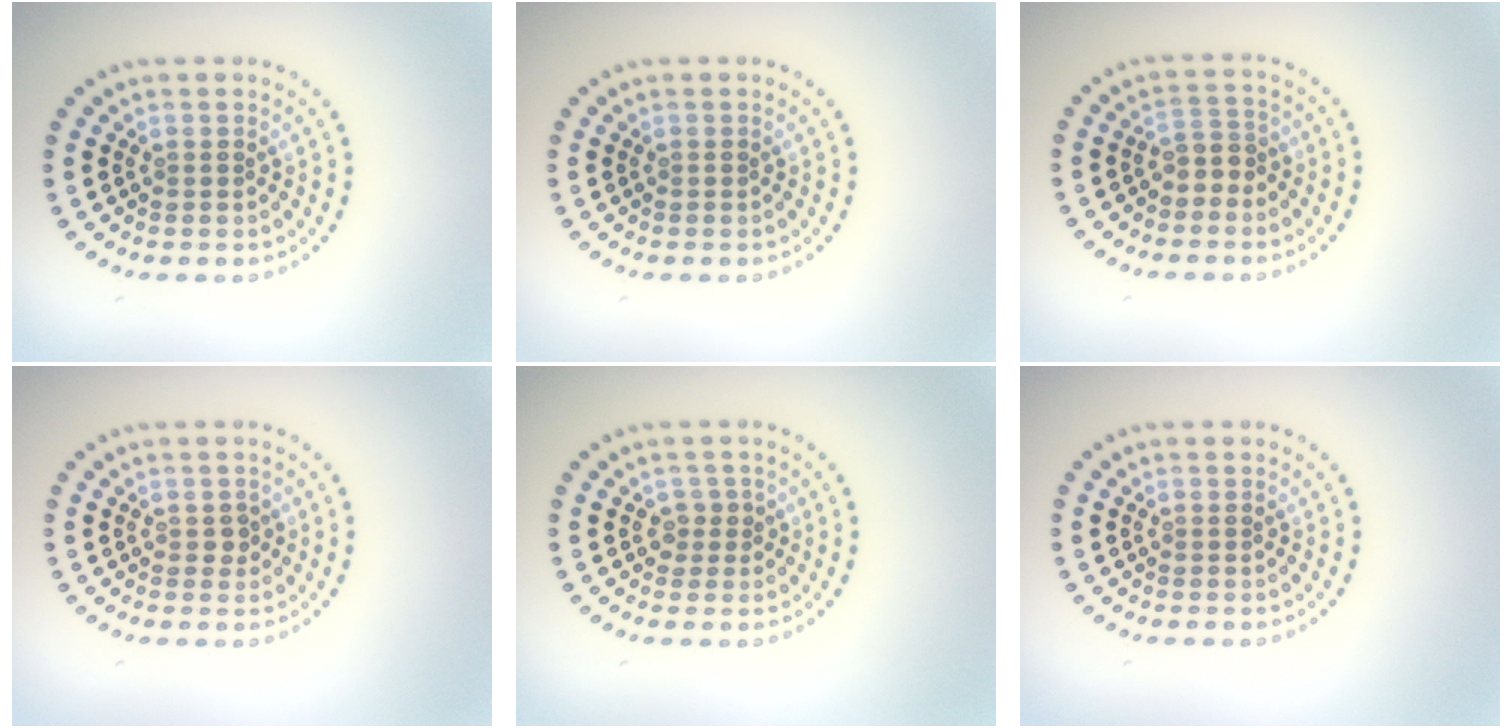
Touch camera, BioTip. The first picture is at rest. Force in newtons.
{"total": 0.0}
{"total": 1.9, "press": 1.6, "slide": 1.0}
{"total": 0.9, "press": 0.9, "slide": 0.2}
{"total": 1.4, "press": 1.0, "slide": 0.9}
{"total": 0.0}